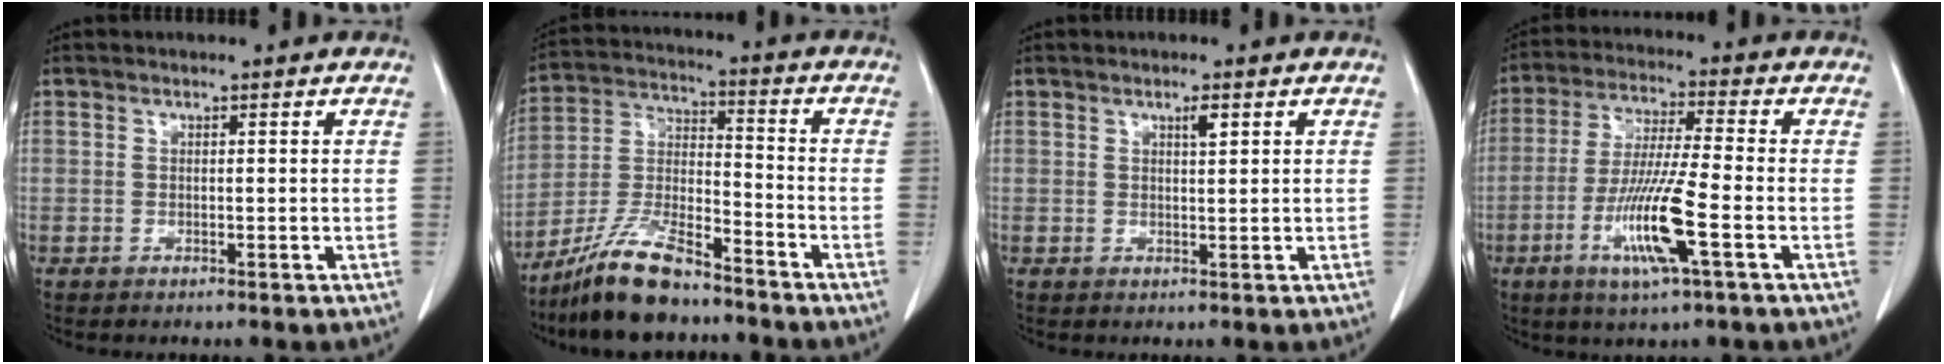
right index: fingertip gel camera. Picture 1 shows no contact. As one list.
[{"total": 12.2, "force": [-9.8, 2.5, 6.7], "torque": [-0.141, -0.006, -0.184]}, {"total": 1.5, "force": [0.8, 0.2, 1.3], "torque": [-0.024, -0.003, 0.013]}, {"total": 11.6, "force": [-4.1, 0.1, 10.8], "torque": [-0.215, -0.019, -0.080]}]